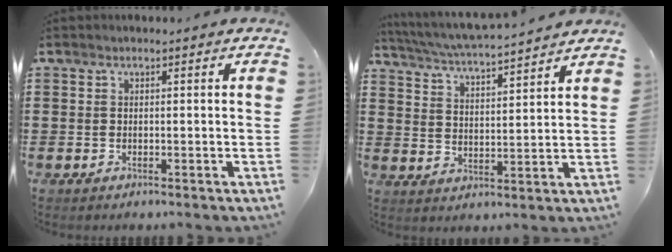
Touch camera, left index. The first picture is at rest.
{"total": 4.7, "force": [4.5, -0.3, 1.4], "torque": [-0.050, -0.032, 0.072]}